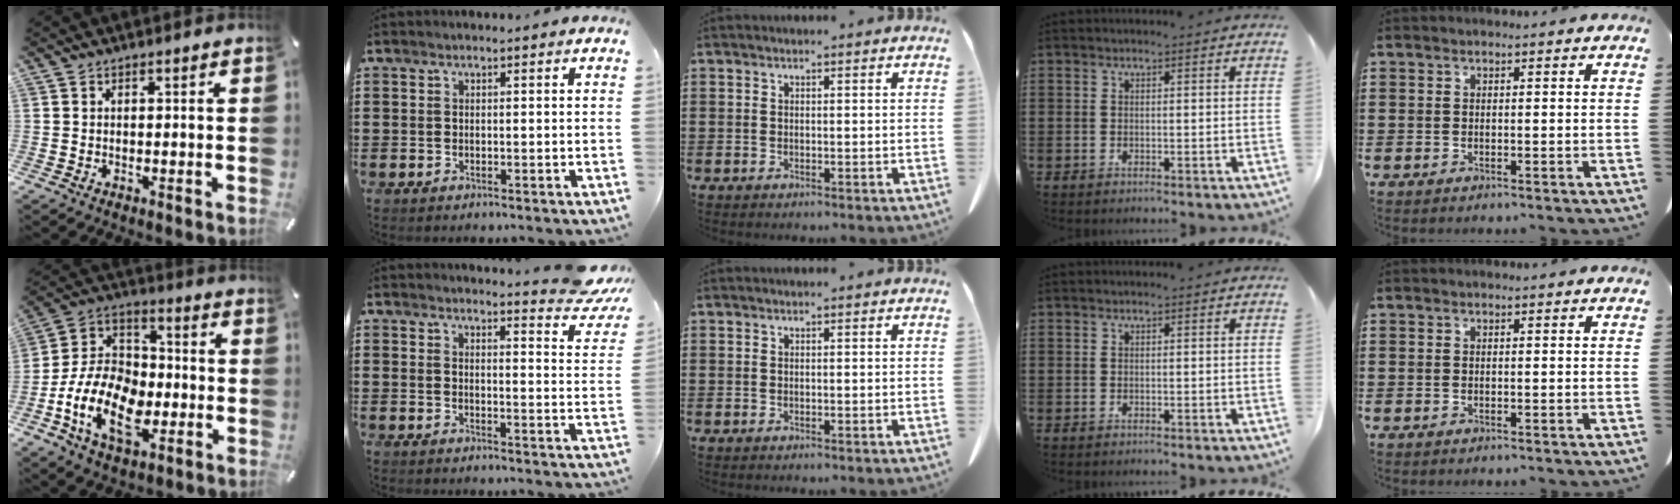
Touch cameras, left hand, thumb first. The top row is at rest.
{"thumb": {"total": 16.7, "force": [-6.4, 10.9, 11.0], "torque": [-0.258, 0.022, -0.123]}, "index": {"total": 5.1, "force": [4.7, 0.2, 2.1], "torque": [-0.035, -0.028, 0.079]}}